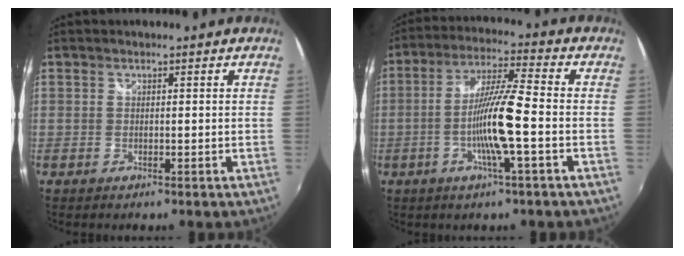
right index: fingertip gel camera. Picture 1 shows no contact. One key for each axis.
{"total": 10.9, "fx": -3.1, "fy": 0.0, "fz": 10.4, "tx": -0.203, "ty": 0.000, "tz": -0.060}